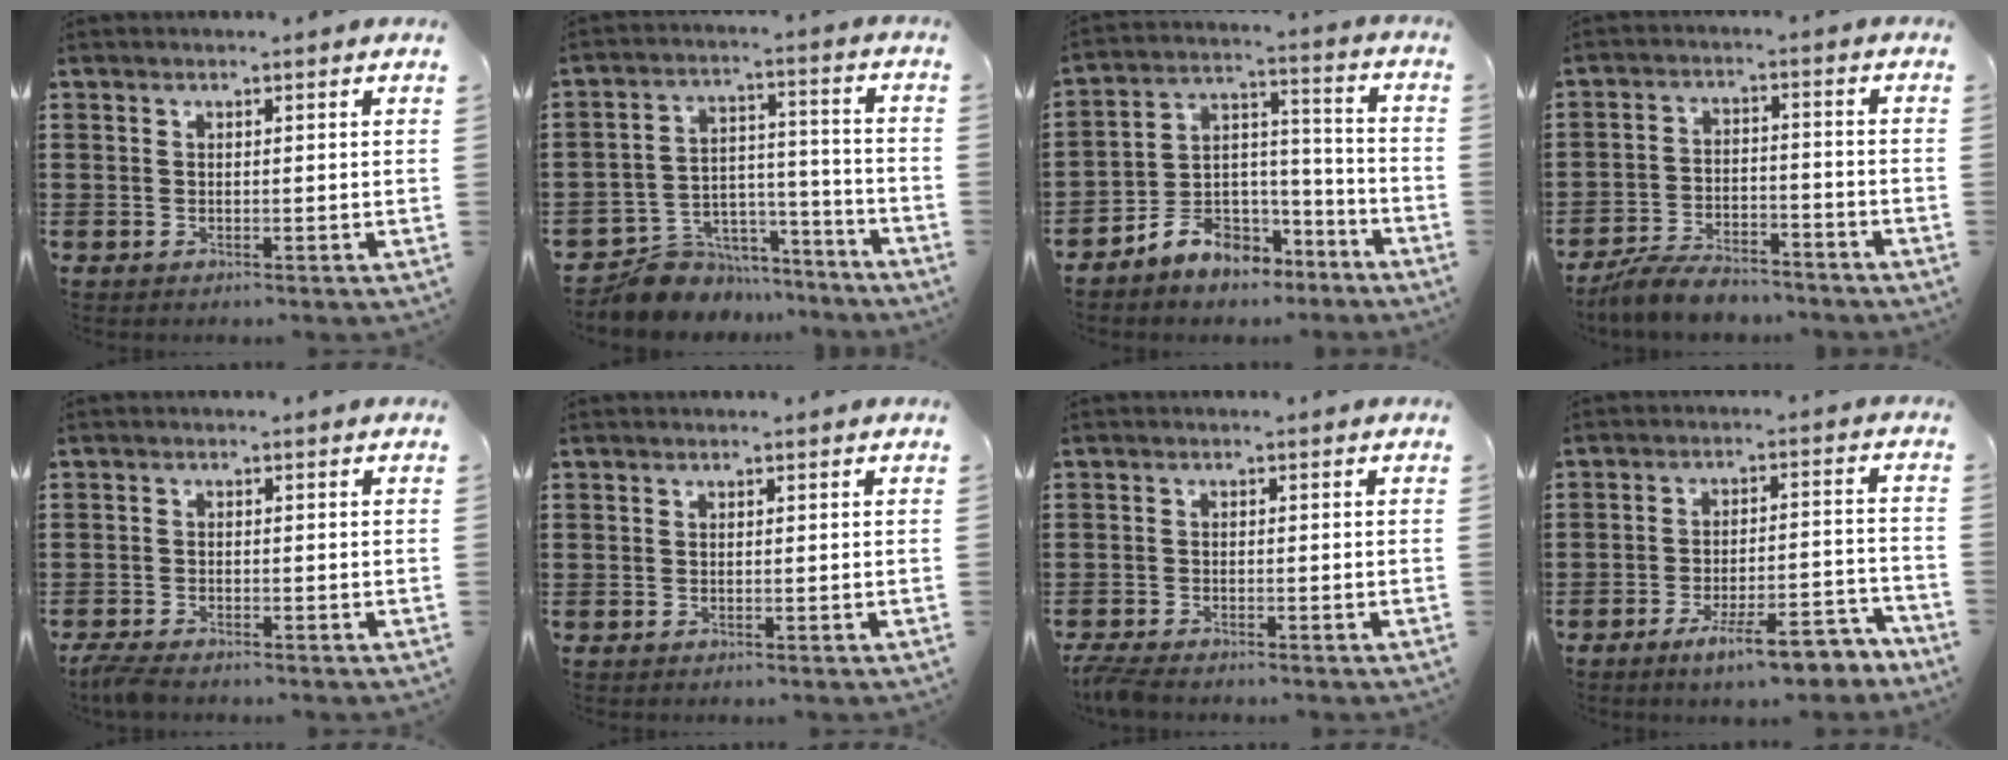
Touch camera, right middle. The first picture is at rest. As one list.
[{"total": 6.9, "force": [-6.3, 2.7, 0.1], "torque": [-0.006, 0.015, -0.122]}, {"total": 5.7, "force": [-4.8, 3.1, -0.2], "torque": [-0.007, 0.015, -0.095]}, {"total": 6.3, "force": [-5.9, 1.2, 1.8], "torque": [-0.039, 0.008, -0.114]}, {"total": 2.5, "force": [-2.3, 0.3, 0.8], "torque": [-0.035, -0.006, -0.054]}, {"total": 0.0}, {"total": 2.3, "force": [-2.2, 0.3, 0.6], "torque": [-0.026, -0.003, -0.049]}, {"total": 9.6, "force": [-7.0, 1.7, 6.3], "torque": [-0.096, 0.009, -0.123]}]